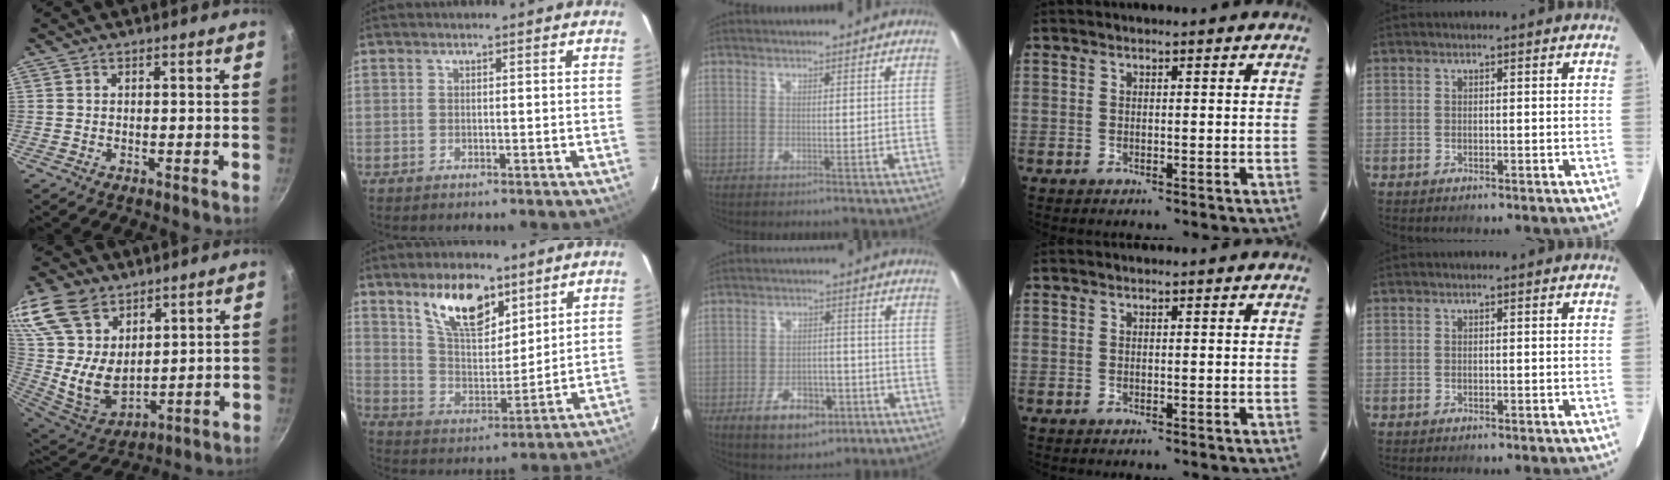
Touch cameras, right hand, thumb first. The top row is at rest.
{"thumb": {"total": 19.9, "force": [11.0, 12.3, 11.1], "torque": [-0.233, -0.031, 0.229]}, "index": {"total": 13.6, "force": [8.4, 6.2, 8.7], "torque": [-0.145, 0.001, 0.159]}, "middle": {"total": 9.2, "force": [-4.8, 5.4, 5.8], "torque": [-0.121, 0.005, -0.064]}}